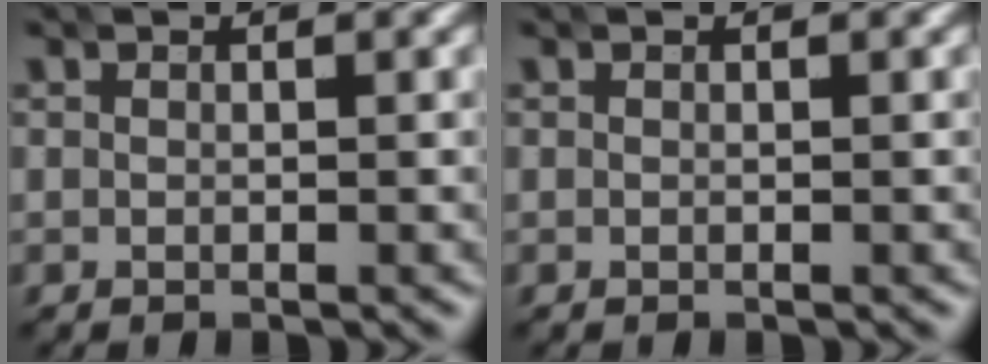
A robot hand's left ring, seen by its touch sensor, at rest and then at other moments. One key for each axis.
{"total": 0.0}